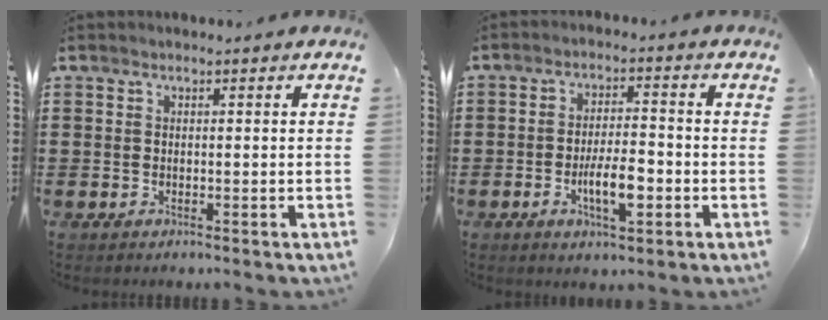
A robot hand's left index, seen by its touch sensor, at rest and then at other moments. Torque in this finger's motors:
{"motor_torque": [0.52, 0.04, 0.28, 0.08]}